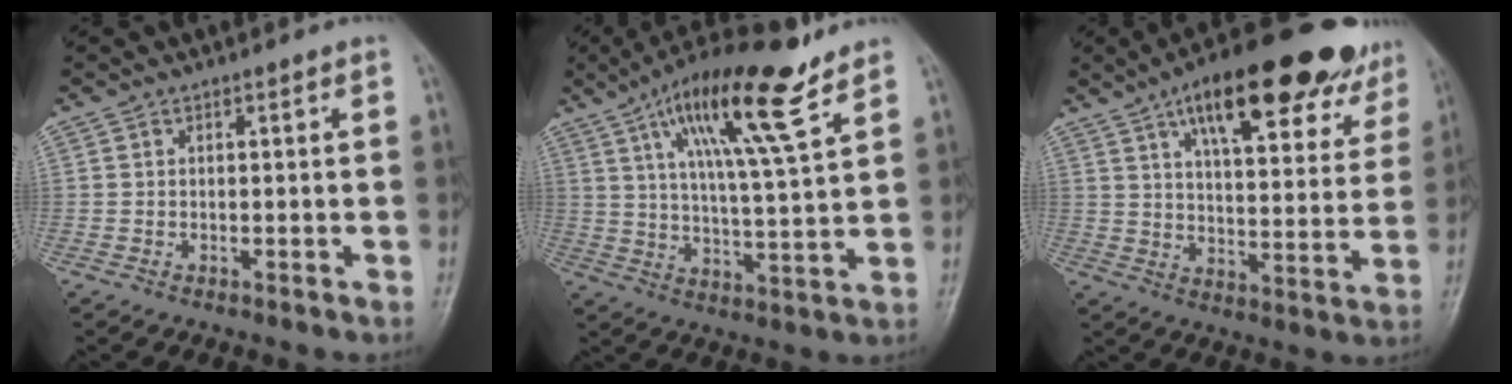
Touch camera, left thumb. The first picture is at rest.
{"total": 16.9, "force": [9.8, 3.1, 13.4], "torque": [-0.220, -0.035, 0.167]}
{"total": 25.2, "force": [15.8, 8.9, 17.4], "torque": [-0.214, -0.028, 0.224]}